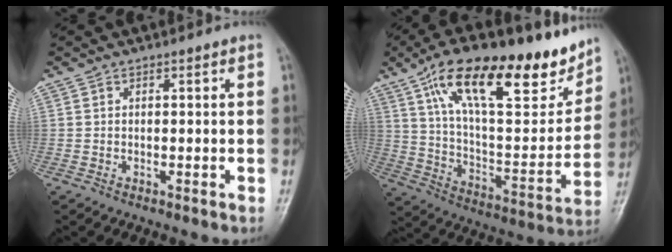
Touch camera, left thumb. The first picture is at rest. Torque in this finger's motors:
{"motor_torque": [3.49, 1.52, 1.68, -1.10, 0.38]}